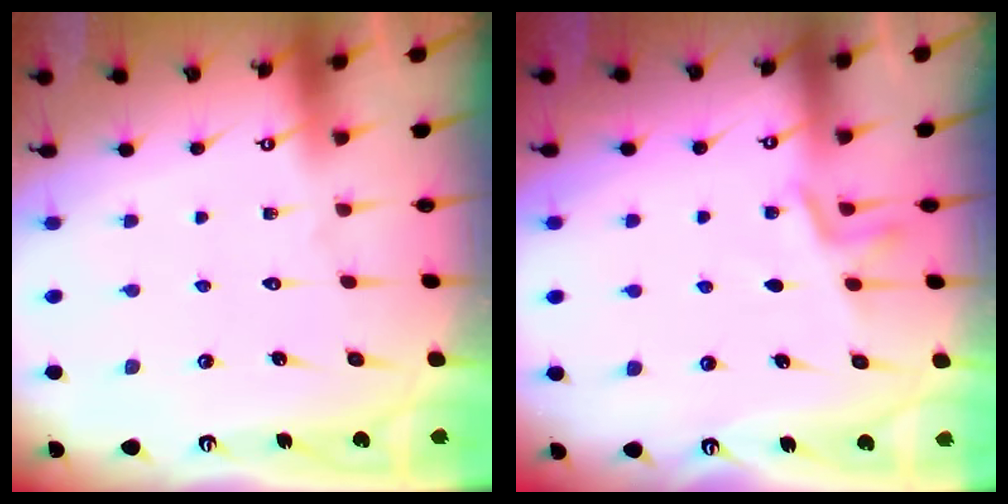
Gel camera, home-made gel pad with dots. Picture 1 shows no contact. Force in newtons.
{"total": 6.5, "press": 6.2, "slide": 1.8}